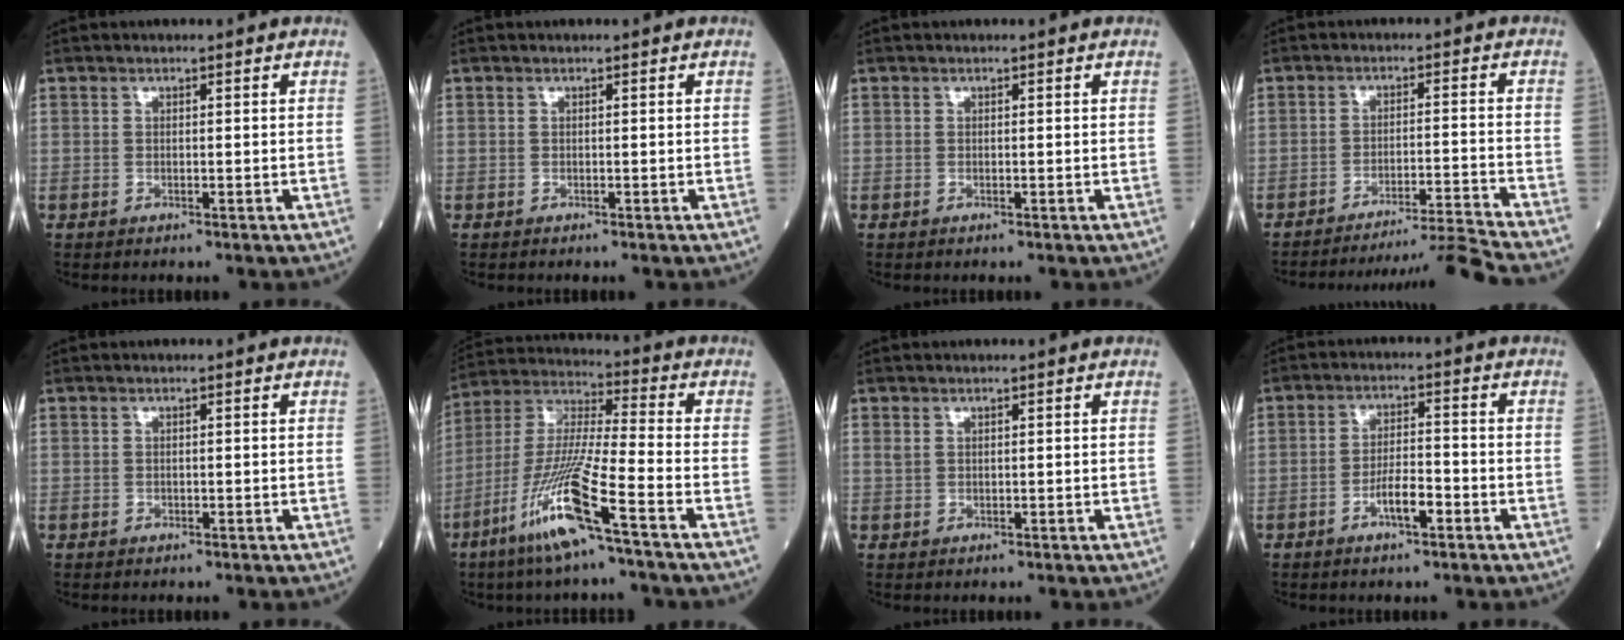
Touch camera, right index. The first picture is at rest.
{"total": 0.0}
{"total": 0.0}
{"total": 10.5, "force": [-9.3, -4.8, 0.5], "torque": [0.000, -0.004, -0.146]}
{"total": 0.0}
{"total": 13.9, "force": [-7.2, -0.4, 11.9], "torque": [-0.251, -0.020, -0.144]}
{"total": 0.6, "force": [0.4, 0.3, 0.3], "torque": [-0.009, 0.007, 0.012]}
{"total": 4.4, "force": [-2.2, 1.1, 3.6], "torque": [-0.065, 0.005, -0.041]}